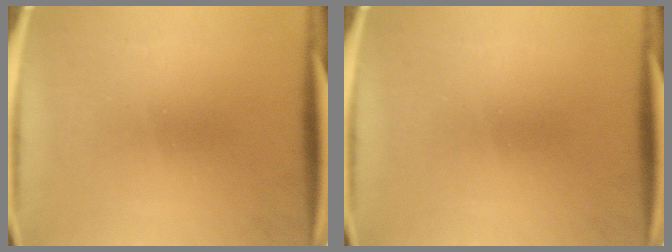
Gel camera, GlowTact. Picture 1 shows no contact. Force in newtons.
{"total": 0.0}